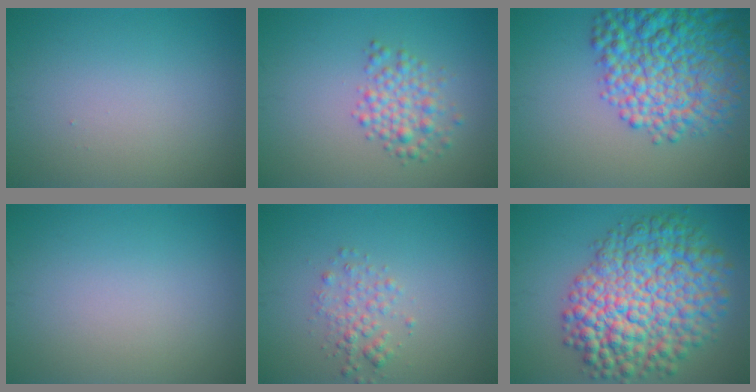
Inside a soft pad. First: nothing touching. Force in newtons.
{"total": 2.9, "press": 2.9, "slide": 0.1}
{"total": 10.7, "press": 10.7, "slide": 0.5}
{"total": 0.0}
{"total": 2.0, "press": 2.0, "slide": 0.1}
{"total": 12.1, "press": 12.1, "slide": 0.3}